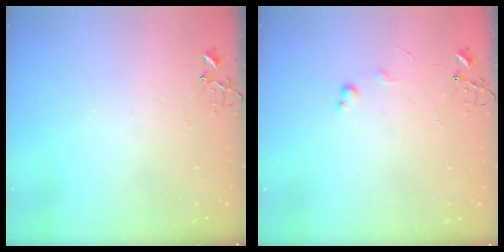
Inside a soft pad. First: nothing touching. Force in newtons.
{"total": 4.5, "press": 4.5, "slide": 0.4}